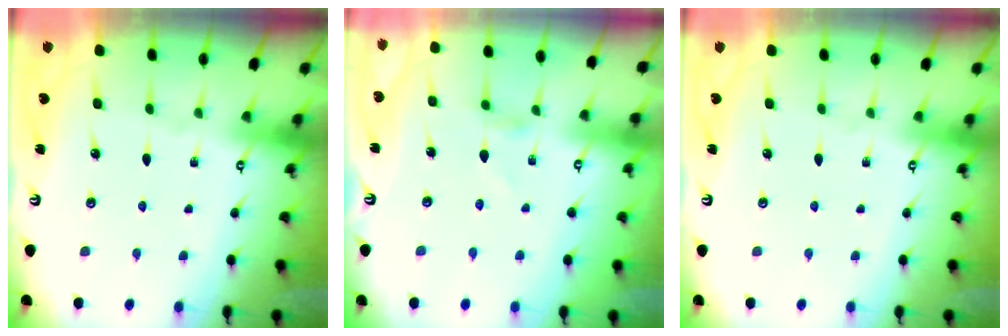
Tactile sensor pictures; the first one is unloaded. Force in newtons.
{"total": 2.1, "press": 2.1, "slide": 0.4}
{"total": 0.0}